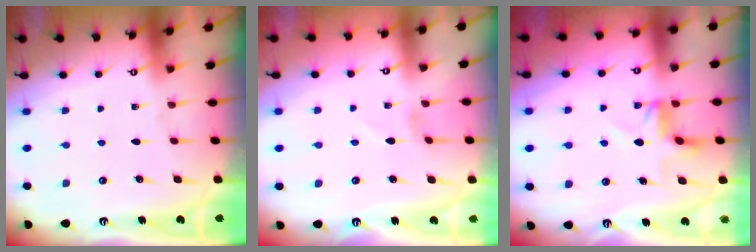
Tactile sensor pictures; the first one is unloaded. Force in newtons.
{"total": 0.0}
{"total": 5.7, "press": 5.2, "slide": 2.2}